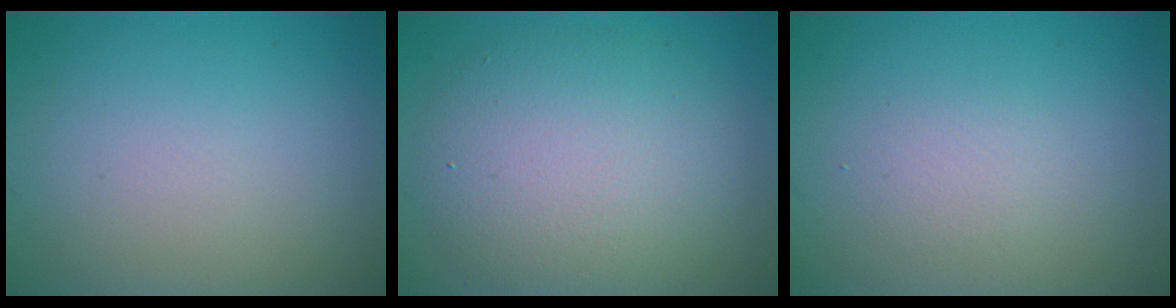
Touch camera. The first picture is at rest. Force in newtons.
{"total": 7.4, "press": 7.4, "slide": 0.6}
{"total": 1.3, "press": 1.3, "slide": 0.1}